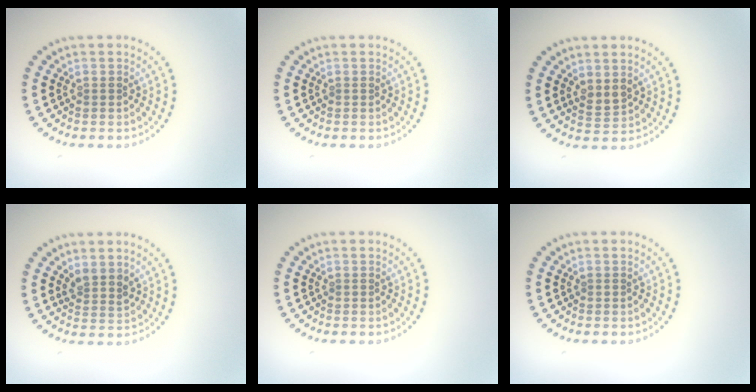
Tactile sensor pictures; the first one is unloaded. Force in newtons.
{"total": 0.0}
{"total": 1.4, "press": 1.3, "slide": 0.5}
{"total": 1.8, "press": 1.5, "slide": 1.1}
{"total": 0.0}
{"total": 0.0}